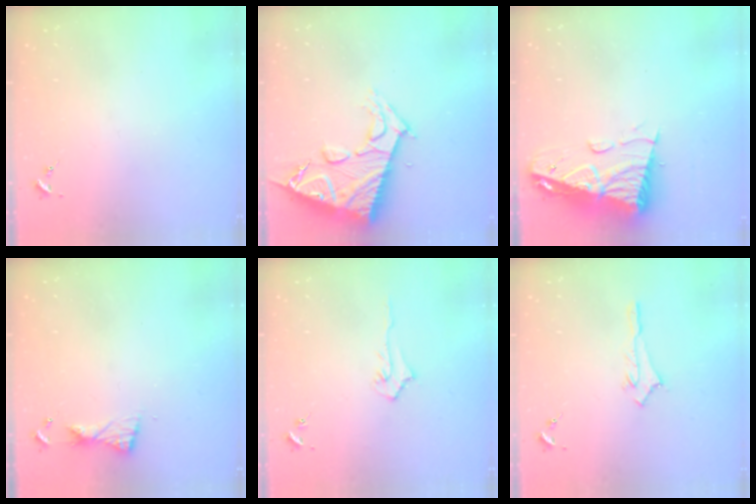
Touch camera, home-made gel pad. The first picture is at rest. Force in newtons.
{"total": 14.6, "press": 14.5, "slide": 1.3}
{"total": 13.7, "press": 13.6, "slide": 1.5}
{"total": 6.0, "press": 5.9, "slide": 0.8}
{"total": 4.5, "press": 4.5, "slide": 0.7}
{"total": 2.7, "press": 2.7, "slide": 0.2}